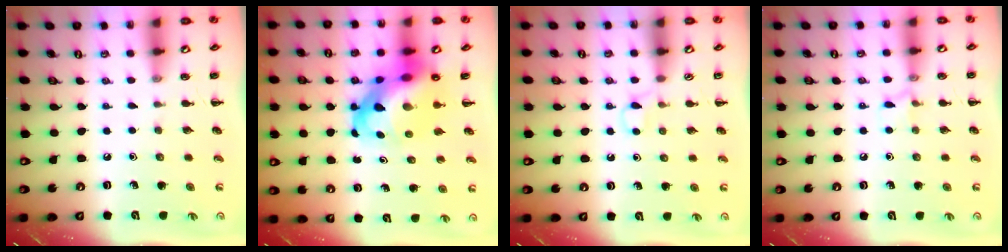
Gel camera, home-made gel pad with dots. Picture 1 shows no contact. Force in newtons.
{"total": 15.4, "press": 14.8, "slide": 4.3}
{"total": 2.6, "press": 2.5, "slide": 0.9}
{"total": 5.8, "press": 5.6, "slide": 1.7}